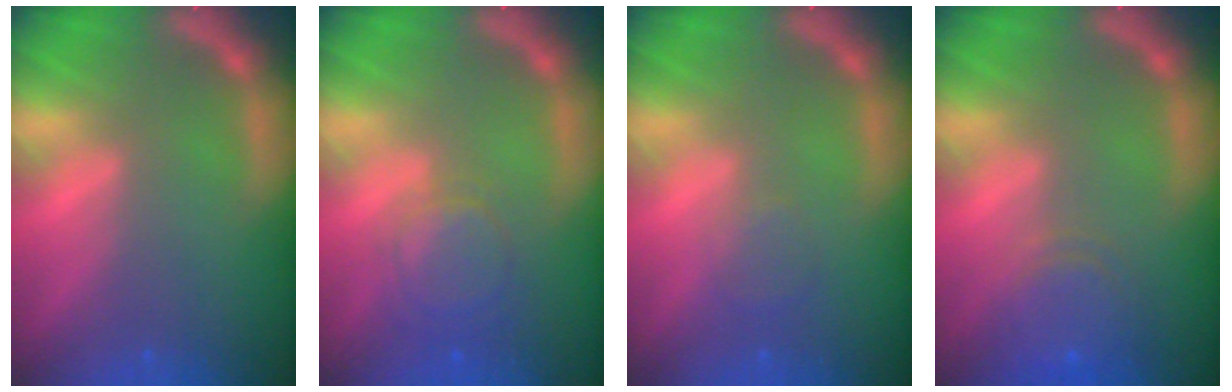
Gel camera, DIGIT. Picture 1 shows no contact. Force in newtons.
{"total": 4.5}
{"total": 1.5}
{"total": 5.1}